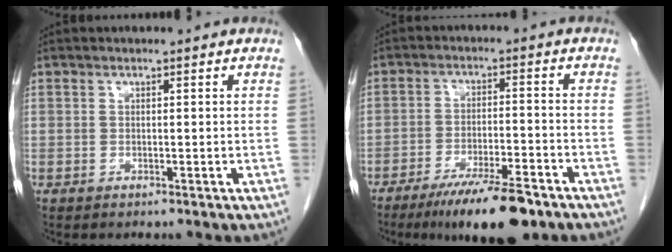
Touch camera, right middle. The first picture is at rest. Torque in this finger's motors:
{"motor_torque": [1.13, -1.00, 0.20, 0.06]}